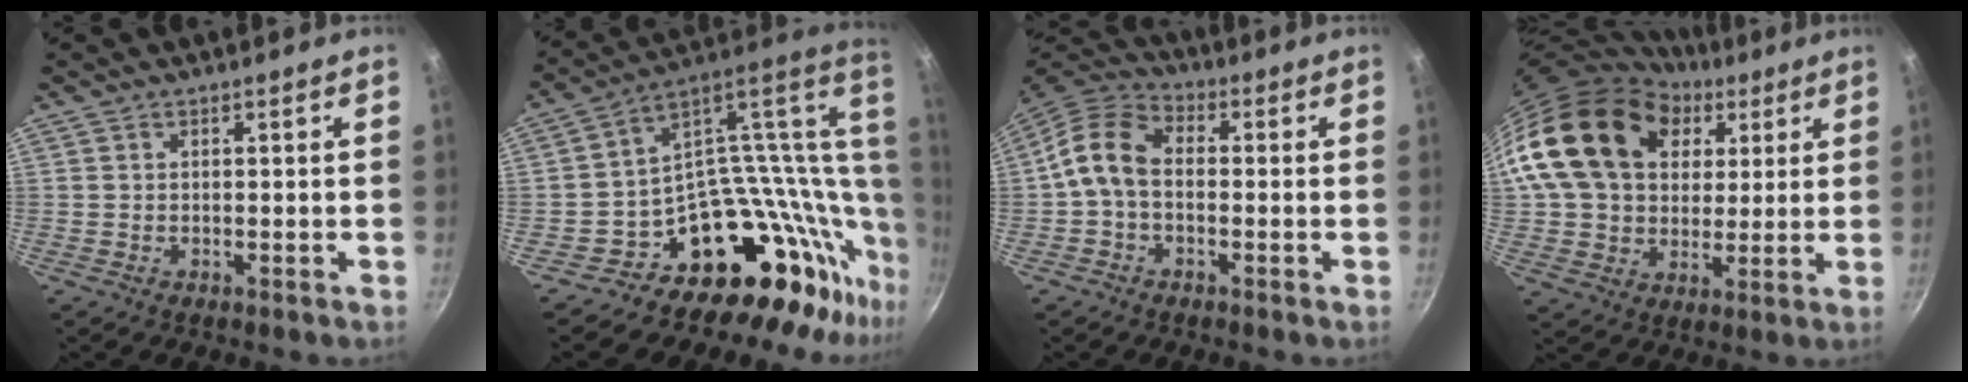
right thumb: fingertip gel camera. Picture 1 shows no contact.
{"total": 22.2, "force": [4.1, 16.6, 14.1], "torque": [-0.162, -0.033, 0.038]}
{"total": 8.9, "force": [-0.8, 6.4, 6.2], "torque": [-0.107, 0.031, -0.034]}
{"total": 22.1, "force": [7.5, 16.8, 12.4], "torque": [-0.197, 0.009, 0.128]}